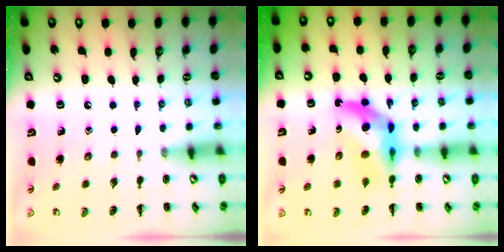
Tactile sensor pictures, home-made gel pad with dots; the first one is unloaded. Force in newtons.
{"total": 9.2, "press": 8.6, "slide": 3.1}